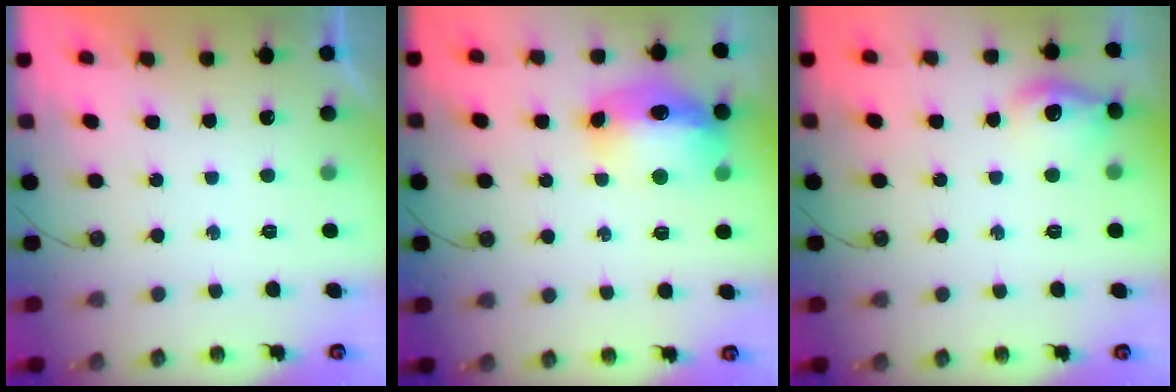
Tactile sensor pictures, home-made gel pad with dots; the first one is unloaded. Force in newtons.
{"total": 15.3, "press": 15.2, "slide": 1.4}
{"total": 11.9, "press": 11.8, "slide": 1.0}